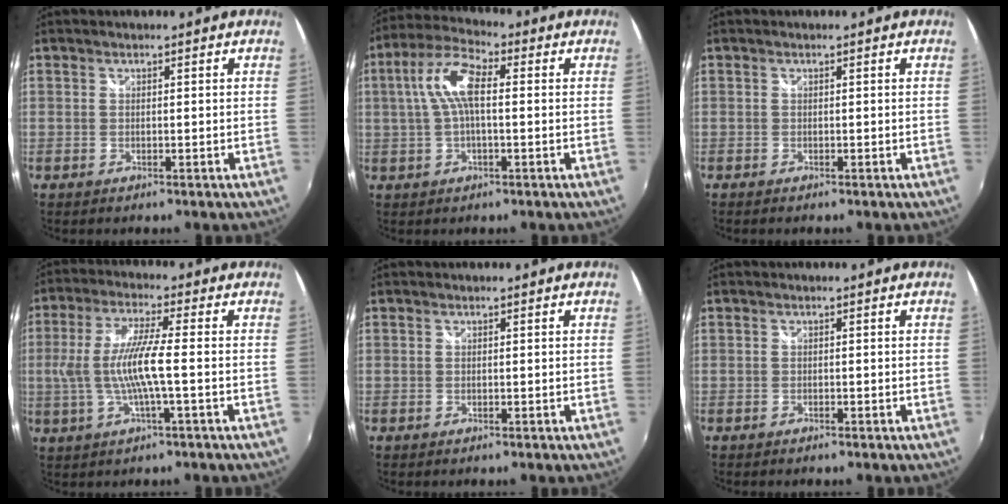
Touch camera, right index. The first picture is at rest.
{"total": 8.8, "force": [0.9, 3.1, 8.2], "torque": [-0.171, 0.020, 0.016]}
{"total": 0.5, "force": [-0.5, 0.1, 0.1], "torque": [-0.005, -0.004, -0.009]}
{"total": 9.6, "force": [-1.2, 0.7, 9.5], "torque": [-0.191, -0.003, -0.019]}
{"total": 0.0}
{"total": 0.6, "force": [-0.6, 0.2, 0.2], "torque": [-0.006, -0.003, -0.011]}